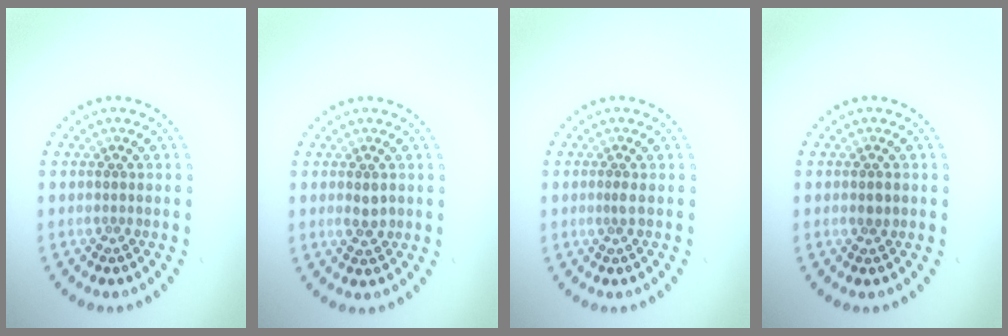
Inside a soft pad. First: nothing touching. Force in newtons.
{"total": 1.3, "press": 1.3, "slide": 0.1}
{"total": 0.8, "press": 0.5, "slide": 0.6}
{"total": 0.8, "press": 0.8, "slide": 0.2}